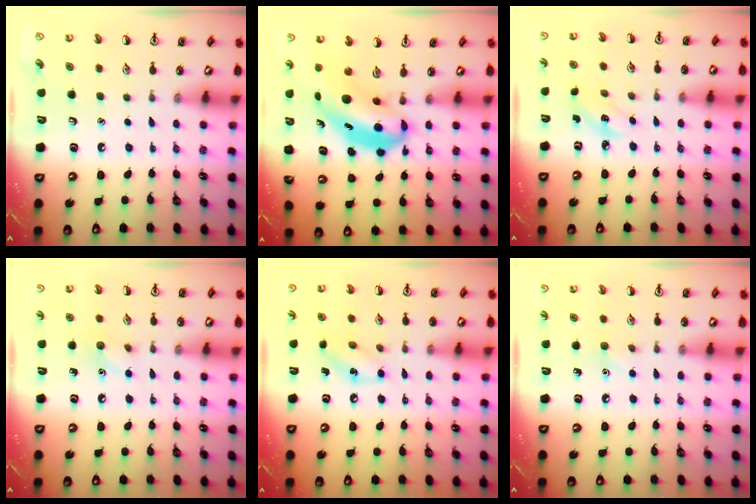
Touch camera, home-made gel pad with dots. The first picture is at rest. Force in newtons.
{"total": 6.3, "press": 6.1, "slide": 1.6}
{"total": 2.7, "press": 2.6, "slide": 0.7}
{"total": 5.7, "press": 5.4, "slide": 1.9}
{"total": 6.8, "press": 6.7, "slide": 0.9}
{"total": 4.8, "press": 4.6, "slide": 1.6}